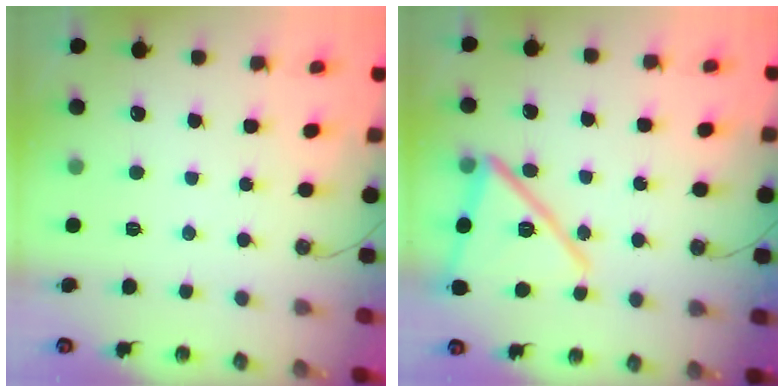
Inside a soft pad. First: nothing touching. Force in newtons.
{"total": 17.8, "press": 17.7, "slide": 2.1}